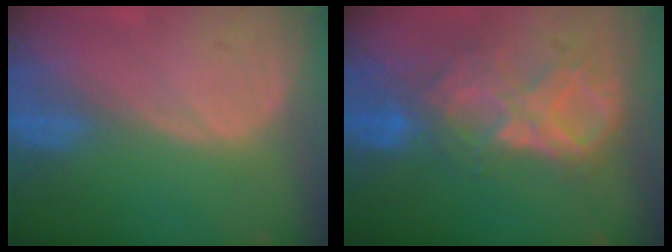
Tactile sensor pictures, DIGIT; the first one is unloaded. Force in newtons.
{"total": 8.8, "press": 7.7, "slide": 4.2}